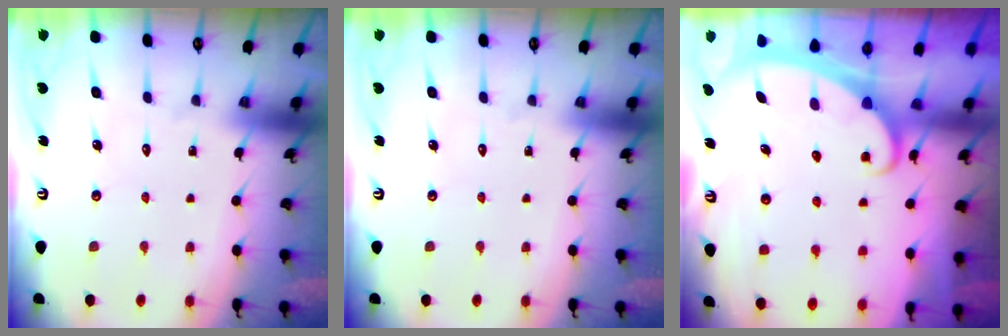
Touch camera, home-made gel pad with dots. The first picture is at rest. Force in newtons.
{"total": 0.0}
{"total": 2.4, "press": 2.4, "slide": 0.3}